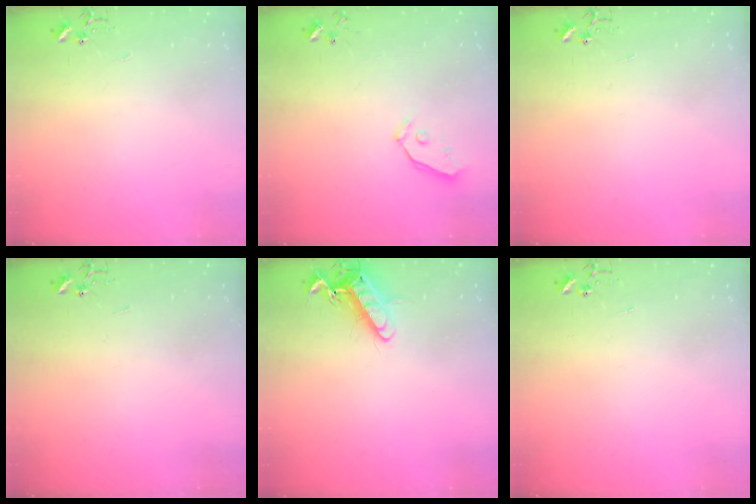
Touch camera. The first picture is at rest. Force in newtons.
{"total": 4.9, "press": 4.9, "slide": 0.2}
{"total": 0.0}
{"total": 0.0}
{"total": 13.6, "press": 13.6, "slide": 1.4}
{"total": 0.0}